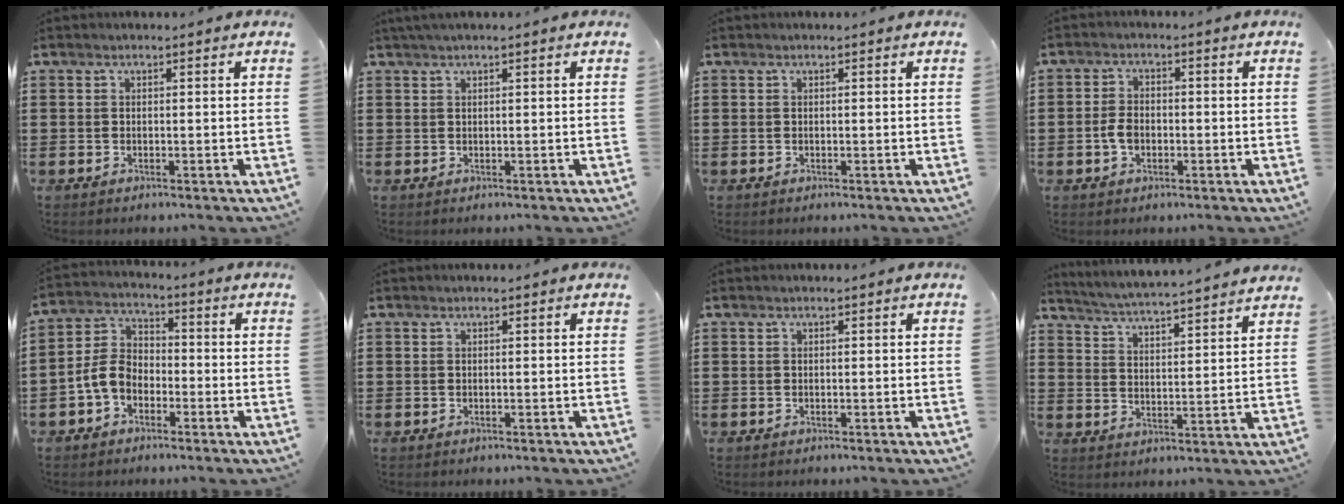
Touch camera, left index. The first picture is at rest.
{"total": 0.8, "force": [0.4, 0.0, 0.7], "torque": [-0.013, 0.000, 0.008]}
{"total": 0.0}
{"total": 3.3, "force": [-0.9, 2.1, 2.4], "torque": [-0.059, -0.002, -0.021]}
{"total": 5.9, "force": [-2.9, 4.1, 3.1], "torque": [-0.087, 0.008, -0.064]}
{"total": 0.0}
{"total": 0.0}
{"total": 4.5, "force": [4.3, -0.9, 0.8], "torque": [-0.038, -0.038, 0.070]}